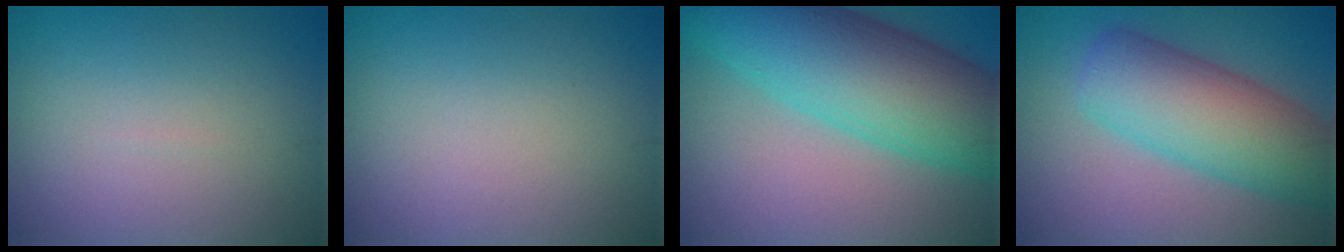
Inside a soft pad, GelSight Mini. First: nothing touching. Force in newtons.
{"total": 0.0}
{"total": 12.4, "press": 12.4, "slide": 0.4}
{"total": 8.6, "press": 8.6, "slide": 0.2}